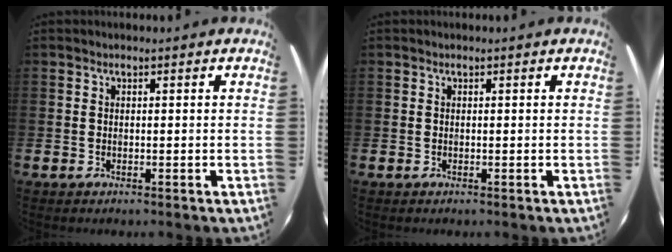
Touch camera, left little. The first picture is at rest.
{"total": 0.0}